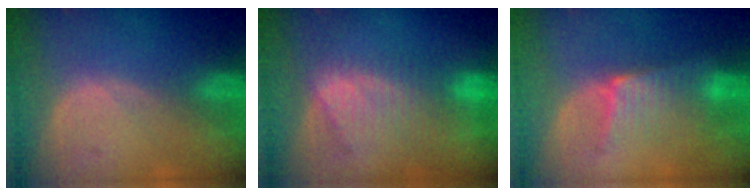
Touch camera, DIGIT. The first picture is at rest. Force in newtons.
{"total": 8.4, "press": 7.7, "slide": 3.5}
{"total": 6.5, "press": 5.7, "slide": 3.0}